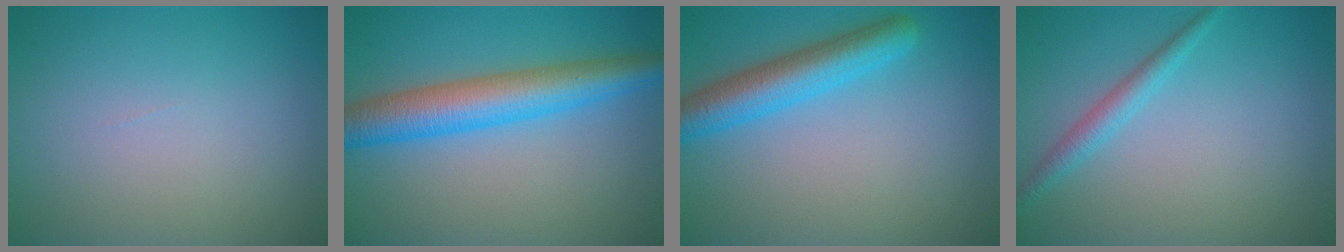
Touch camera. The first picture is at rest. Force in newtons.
{"total": 6.7, "press": 6.7, "slide": 0.1}
{"total": 5.0, "press": 5.0, "slide": 0.3}
{"total": 1.9, "press": 1.9, "slide": 0.0}